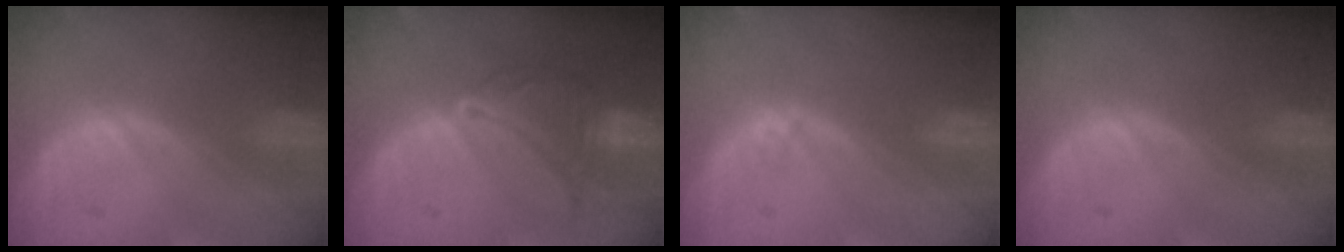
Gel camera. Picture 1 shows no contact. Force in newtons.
{"total": 6.4, "press": 6.4, "slide": 0.5}
{"total": 0.7, "press": 0.6, "slide": 0.3}
{"total": 0.0}